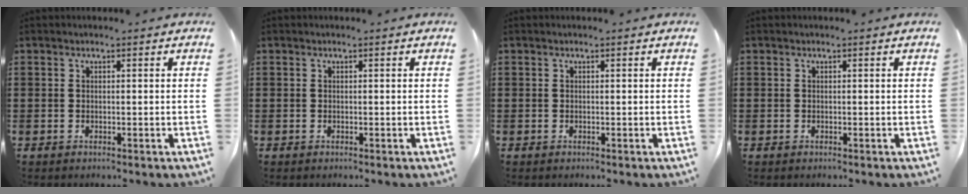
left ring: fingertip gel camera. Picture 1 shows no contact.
{"total": 0.0}
{"total": 0.0}
{"total": 0.0}